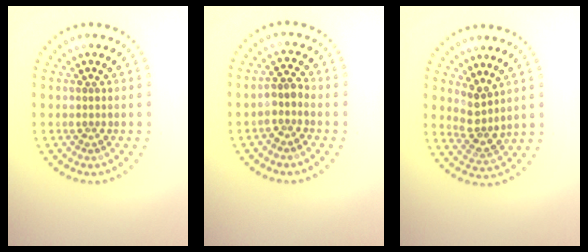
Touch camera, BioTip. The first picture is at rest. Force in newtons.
{"total": 1.9, "press": 1.6, "slide": 0.9}
{"total": 2.6, "press": 2.0, "slide": 1.7}